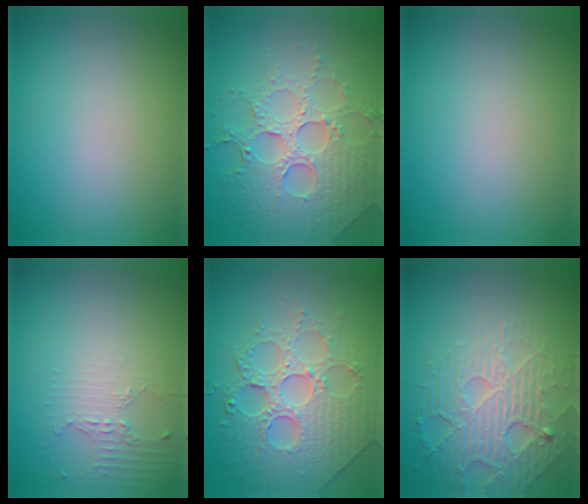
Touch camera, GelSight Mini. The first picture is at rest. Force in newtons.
{"total": 7.0, "press": 5.4, "slide": 4.6}
{"total": 0.0}
{"total": 2.1, "press": 1.5, "slide": 1.5}
{"total": 7.9, "press": 6.0, "slide": 5.1}
{"total": 6.7, "press": 4.9, "slide": 4.5}